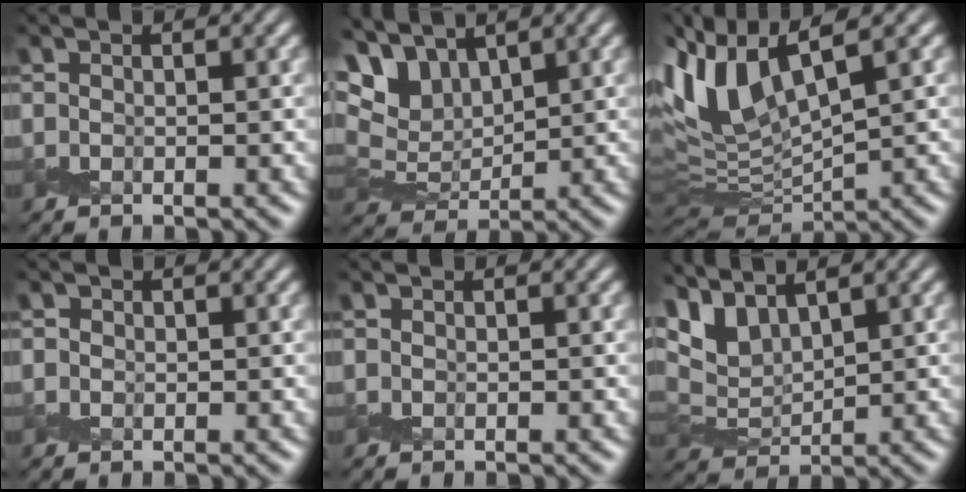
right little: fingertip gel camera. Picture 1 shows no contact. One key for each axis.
{"total": 6.5, "fx": 4.3, "fy": 3.0, "fz": 3.8, "tx": -0.101, "ty": 0.014, "tz": 0.073}
{"total": 7.4, "fx": 4.4, "fy": 2.4, "fz": 5.4, "tx": -0.124, "ty": 0.010, "tz": 0.084}
{"total": 0.5, "fx": 0.0, "fy": 0.5, "fz": 0.1, "tx": -0.003, "ty": -0.002, "tz": -0.003}
{"total": 0.0}
{"total": 3.9, "fx": 3.1, "fy": 1.2, "fz": 1.9, "tx": -0.048, "ty": -0.002, "tz": 0.055}